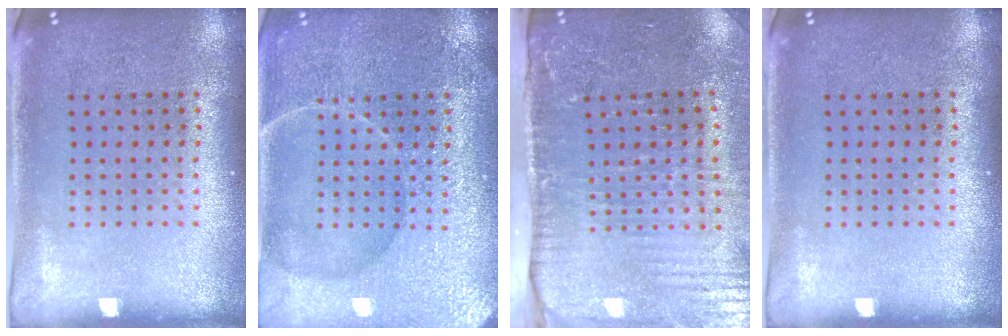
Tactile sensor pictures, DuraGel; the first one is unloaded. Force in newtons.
{"total": 6.2, "press": 6.1, "slide": 0.8}
{"total": 4.5, "press": 3.7, "slide": 2.4}
{"total": 0.0}